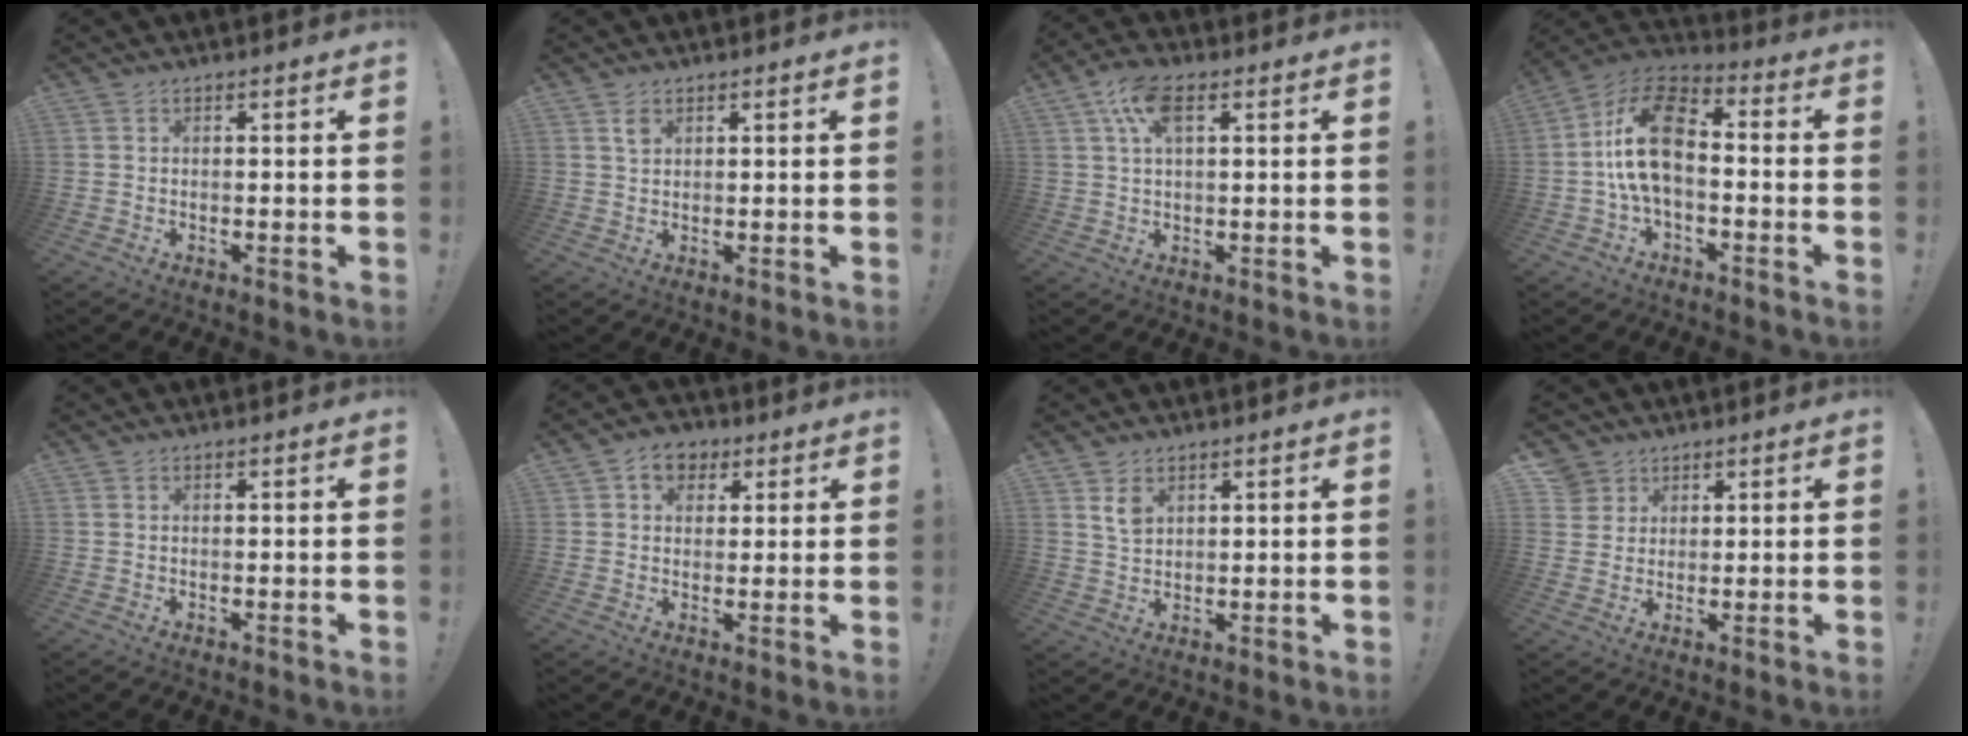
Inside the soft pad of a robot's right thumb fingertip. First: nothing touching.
{"total": 2.2, "force": [1.2, 1.3, 1.3], "torque": [-0.011, -0.006, 0.018]}
{"total": 7.8, "force": [2.8, 3.6, 6.4], "torque": [-0.124, 0.010, 0.054]}
{"total": 15.8, "force": [-0.6, 9.4, 12.7], "torque": [-0.243, 0.024, -0.005]}
{"total": 0.5, "force": [-0.1, -0.2, 0.5], "torque": [-0.017, 0.003, -0.001]}
{"total": 6.7, "force": [2.8, 5.3, 2.9], "torque": [-0.038, -0.005, 0.053]}
{"total": 4.0, "force": [2.4, 2.3, 2.3], "torque": [-0.034, -0.012, 0.042]}
{"total": 4.6, "force": [2.9, 3.6, 0.5], "torque": [-0.002, -0.017, 0.052]}